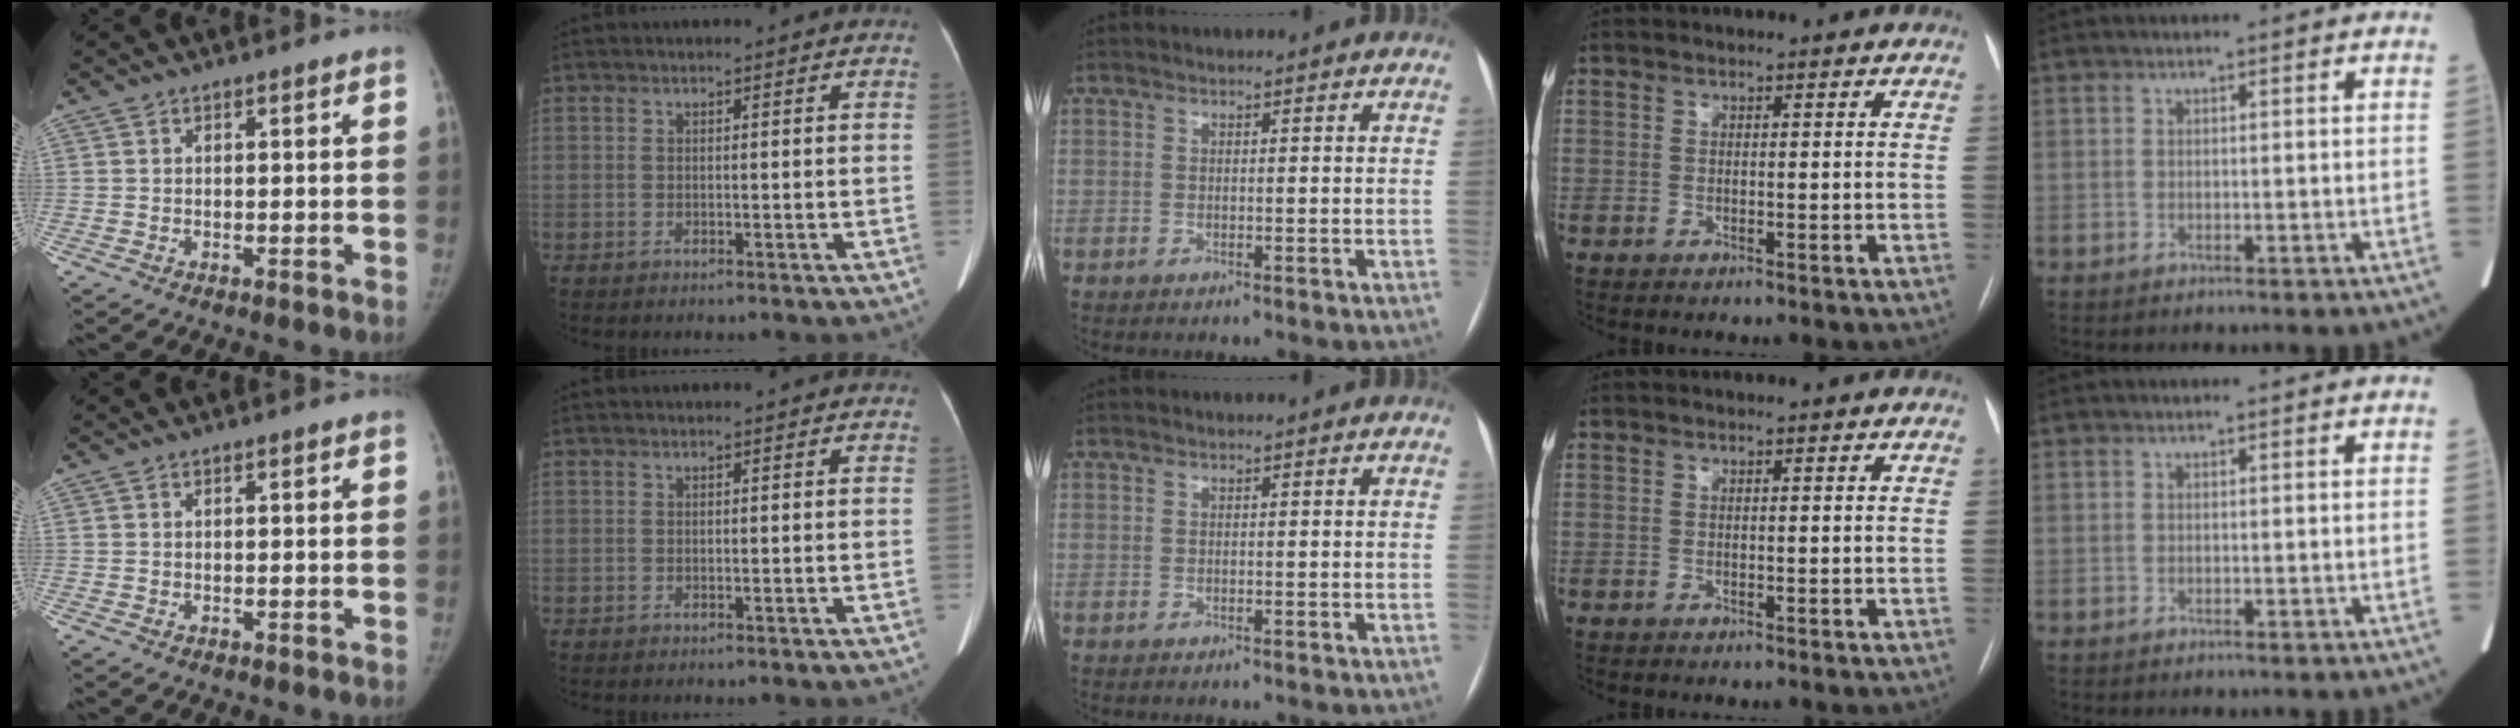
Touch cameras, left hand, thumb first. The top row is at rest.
{}